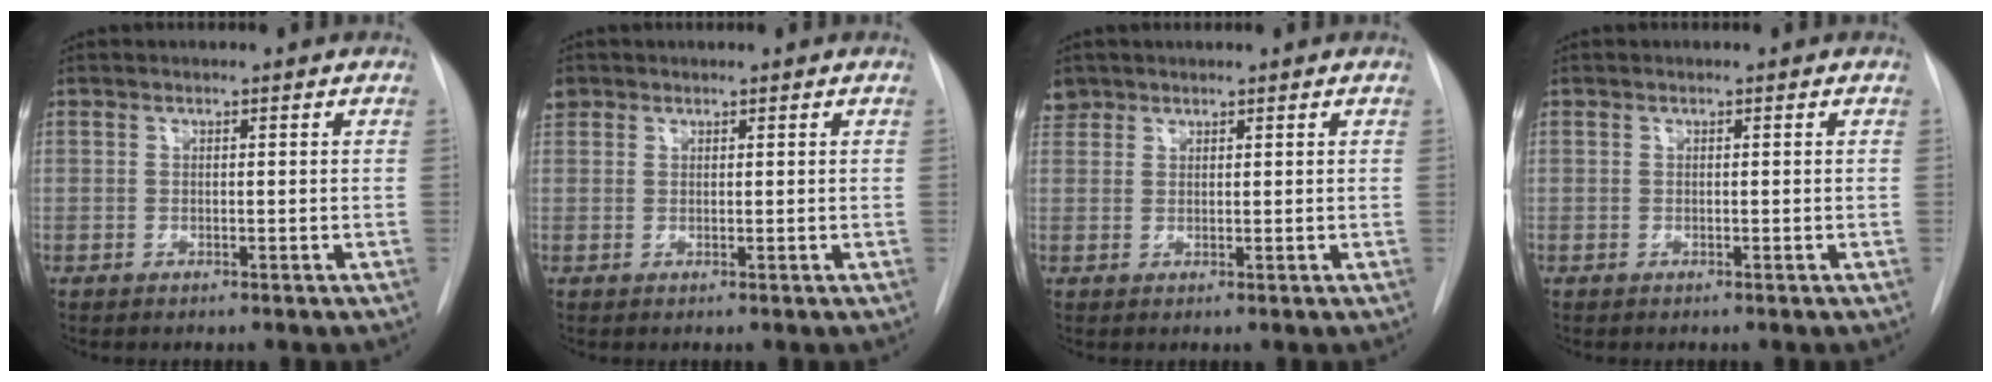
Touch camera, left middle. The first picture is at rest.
{"total": 2.1, "force": [1.2, 1.7, 0.3], "torque": [-0.008, 0.018, 0.024]}
{"total": 2.3, "force": [1.7, 1.5, -0.1], "torque": [0.004, 0.012, 0.032]}
{"total": 0.0}